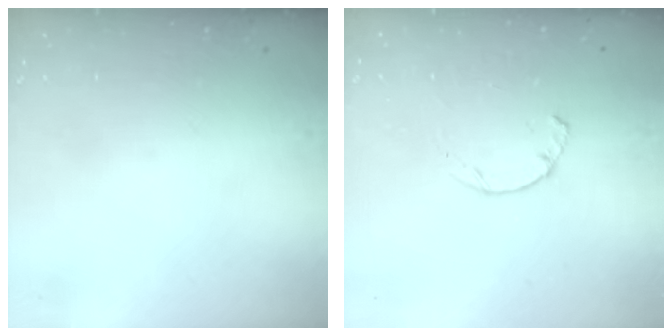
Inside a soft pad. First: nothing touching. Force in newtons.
{"total": 1.9, "press": 1.9, "slide": 0.3}